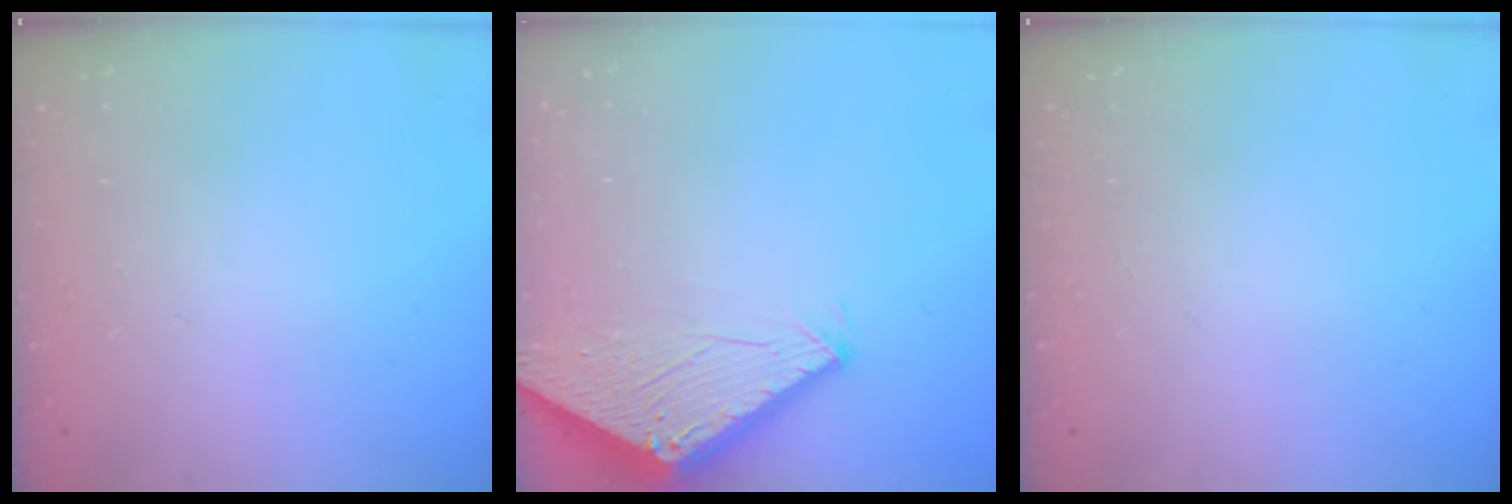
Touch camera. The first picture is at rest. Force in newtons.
{"total": 2.8, "press": 2.8, "slide": 0.2}
{"total": 0.0}